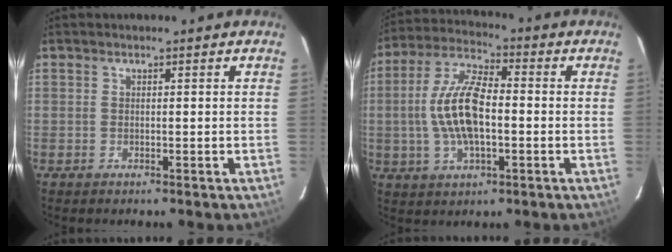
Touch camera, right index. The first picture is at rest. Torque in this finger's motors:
{"motor_torque": [1.37, -0.43, 0.90, 0.15]}